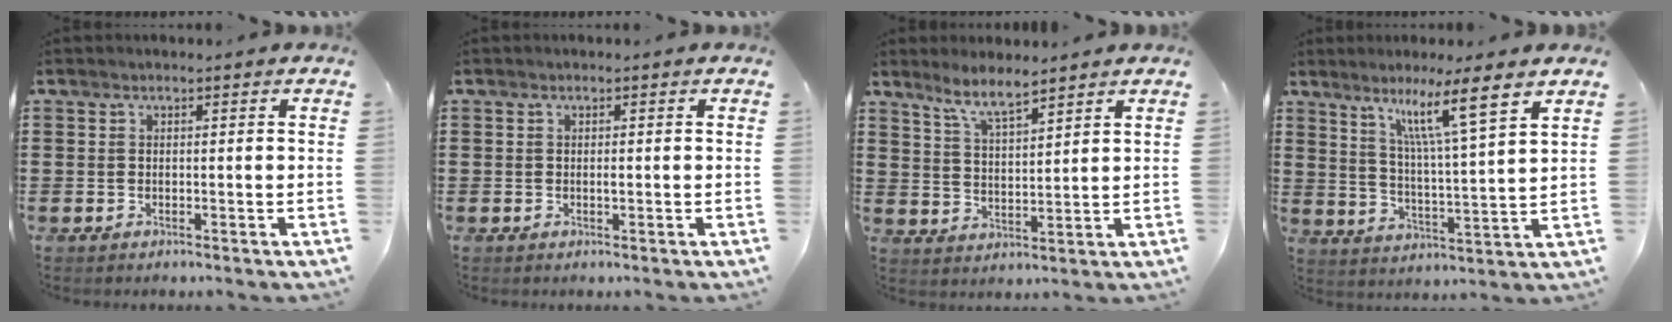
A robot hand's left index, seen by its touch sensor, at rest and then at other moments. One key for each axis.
{"total": 0.7, "fx": 0.0, "fy": 0.2, "fz": 0.6, "tx": -0.014, "ty": -0.003, "tz": 0.002}
{"total": 5.7, "fx": 4.9, "fy": 0.7, "fz": 2.9, "tx": -0.072, "ty": -0.011, "tz": 0.086}
{"total": 9.4, "fx": 6.4, "fy": -0.5, "fz": 6.8, "tx": -0.136, "ty": -0.032, "tz": 0.101}